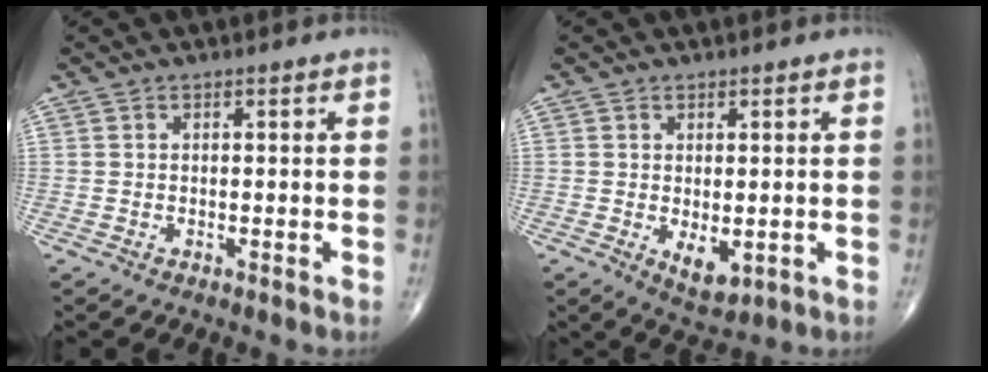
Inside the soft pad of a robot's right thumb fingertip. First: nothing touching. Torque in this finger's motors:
{"motor_torque": [0.17, 0.40, 0.30, 0.28, 0.11]}